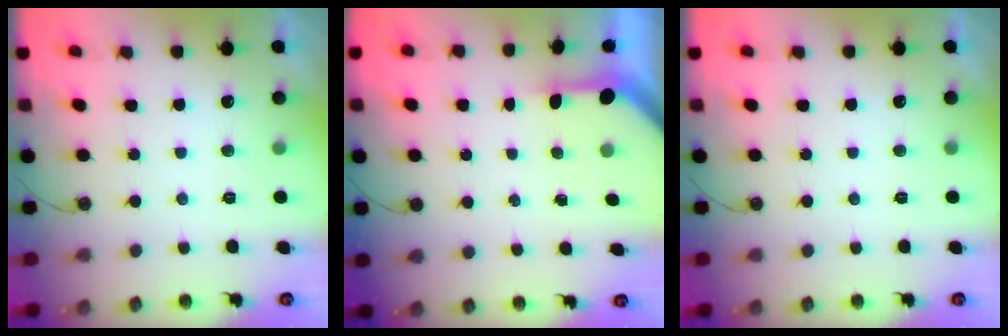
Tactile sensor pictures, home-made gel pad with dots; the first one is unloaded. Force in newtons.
{"total": 3.2, "press": 3.2, "slide": 0.3}
{"total": 0.0}